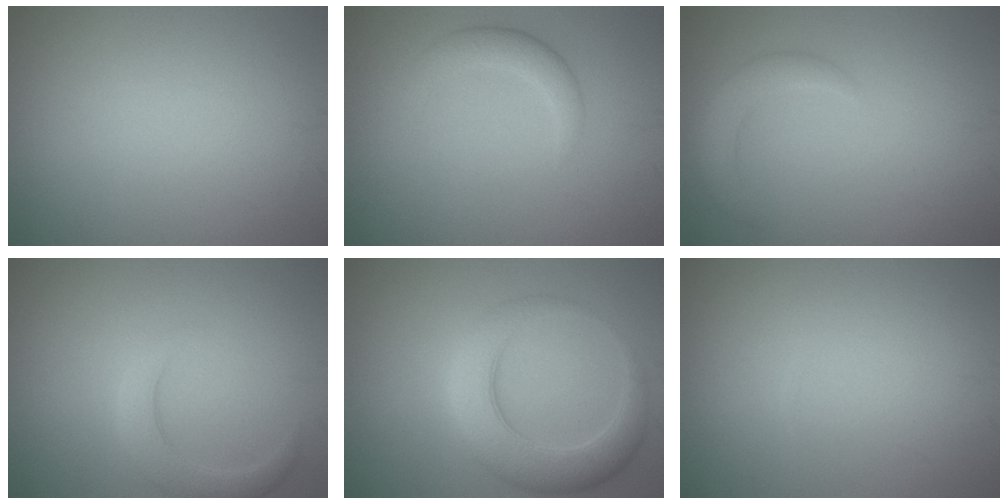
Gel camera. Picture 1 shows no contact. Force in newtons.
{"total": 2.3, "press": 2.3, "slide": 0.1}
{"total": 2.5, "press": 2.5, "slide": 0.1}
{"total": 2.8, "press": 2.8, "slide": 0.4}
{"total": 5.8, "press": 5.8, "slide": 0.1}
{"total": 0.0}